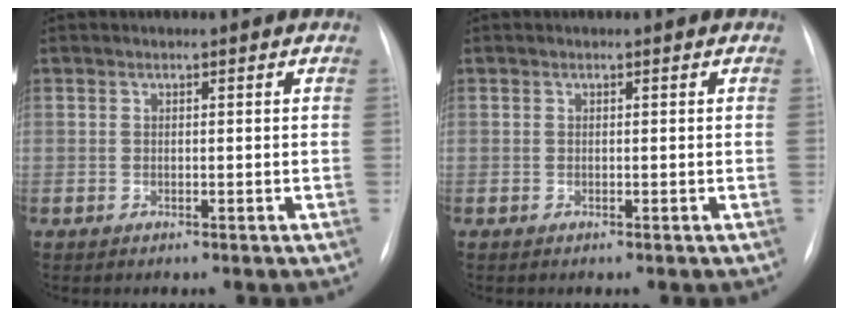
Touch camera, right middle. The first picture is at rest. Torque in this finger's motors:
{"motor_torque": [-0.08, -0.13, -0.02, 0.00]}